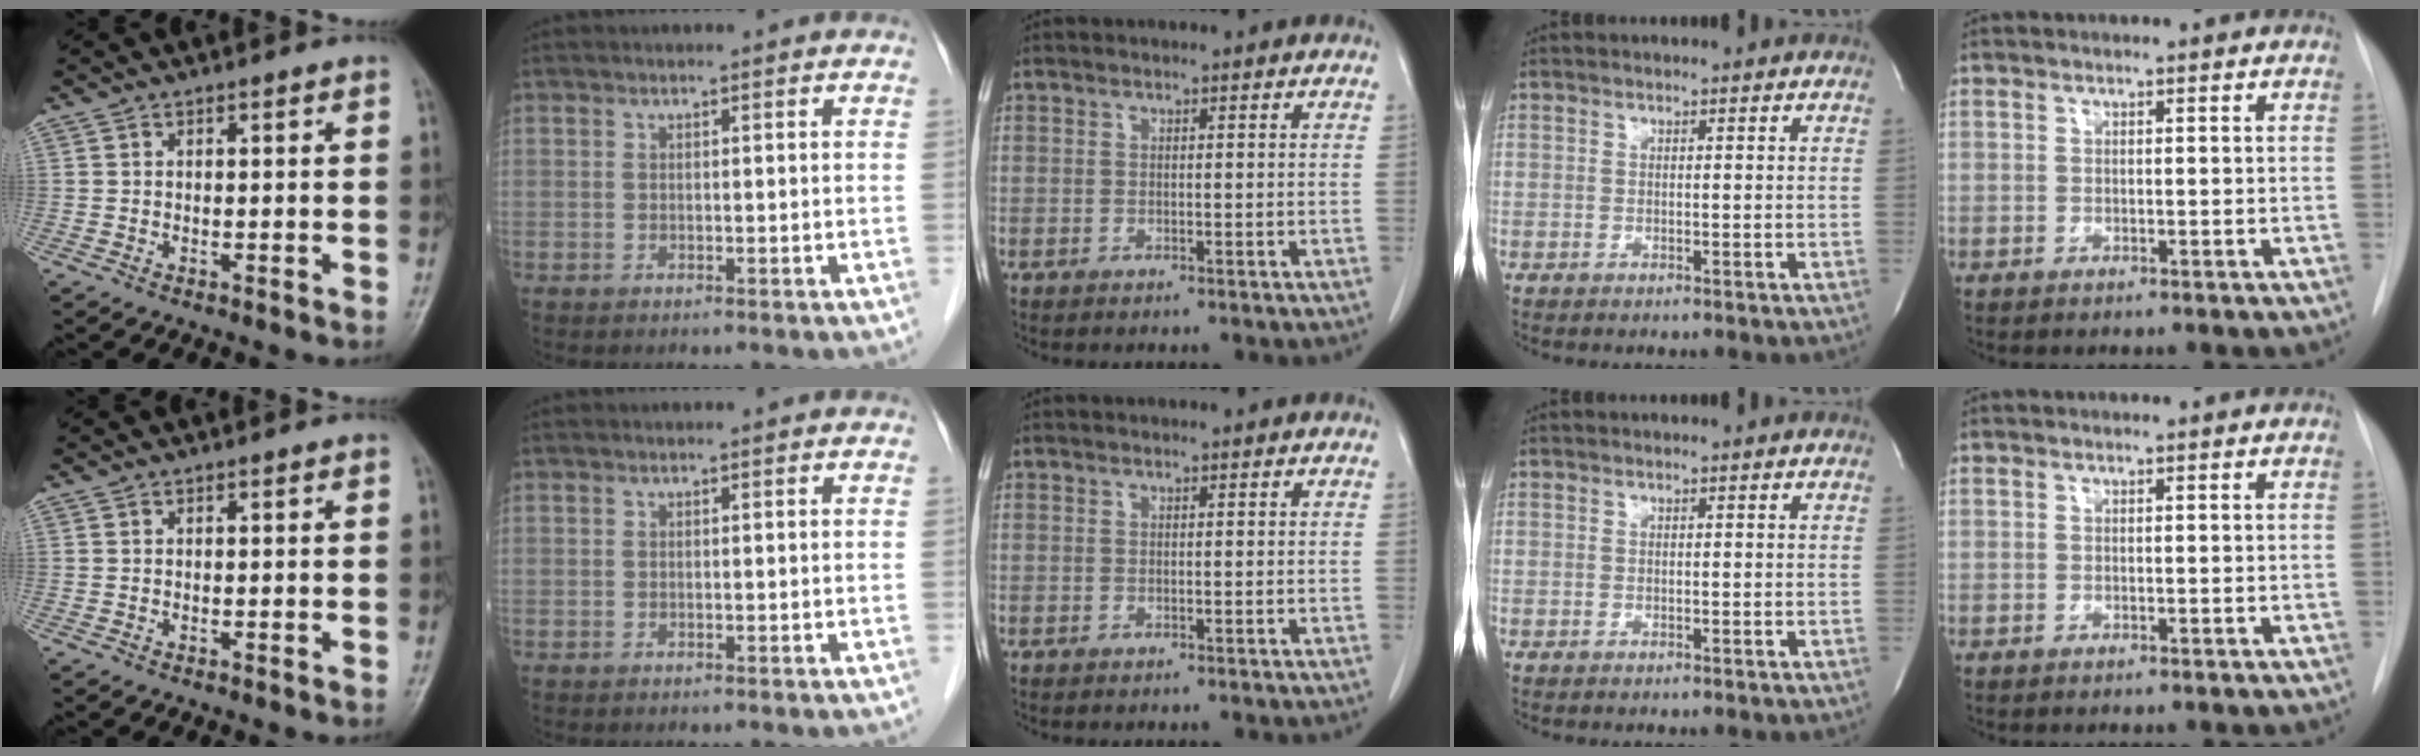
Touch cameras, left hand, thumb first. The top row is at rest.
{}